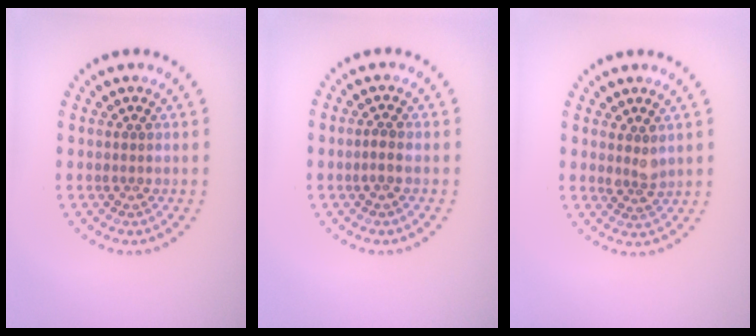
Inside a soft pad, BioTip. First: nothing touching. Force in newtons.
{"total": 0.7, "press": 0.5, "slide": 0.6}
{"total": 1.8, "press": 1.5, "slide": 1.0}